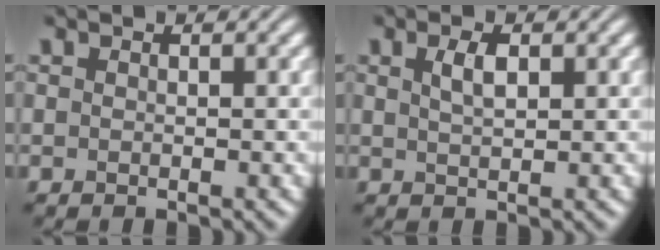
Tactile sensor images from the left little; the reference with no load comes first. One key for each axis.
{"total": 2.0, "fx": 0.8, "fy": 0.7, "fz": 1.7, "tx": -0.035, "ty": 0.003, "tz": 0.017}